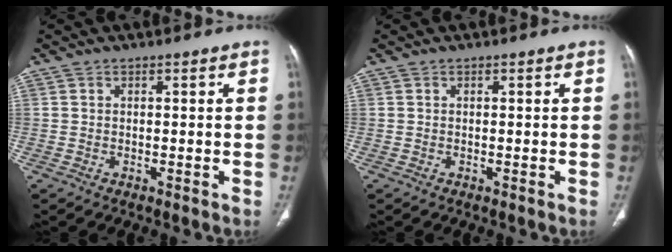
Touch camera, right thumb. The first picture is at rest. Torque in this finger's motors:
{"motor_torque": [-0.18, 0.18, -0.22, 0.13, 0.01]}